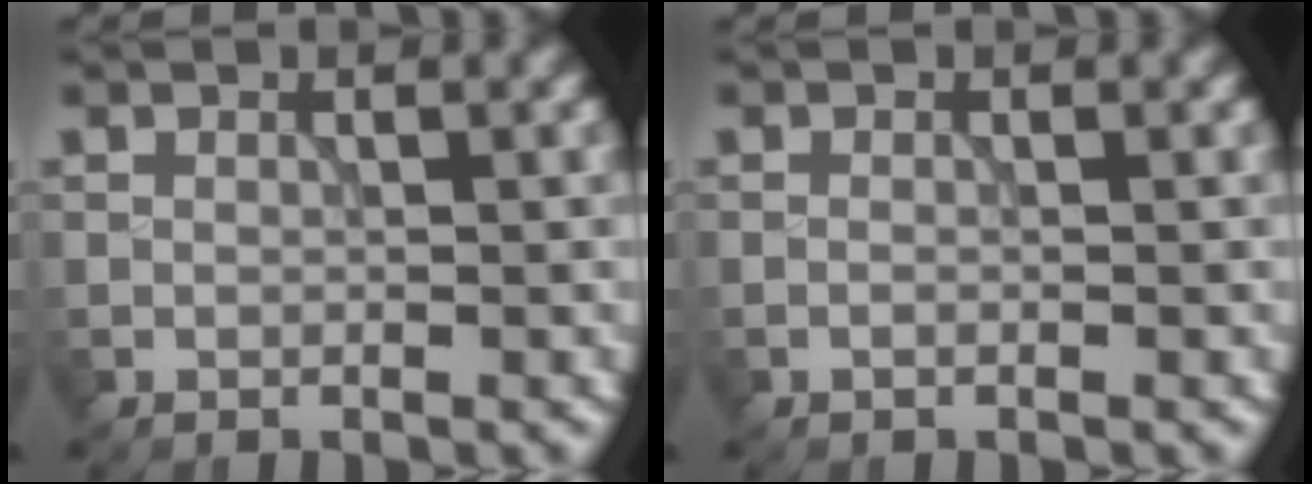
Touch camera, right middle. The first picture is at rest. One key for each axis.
{"total": 0.0}